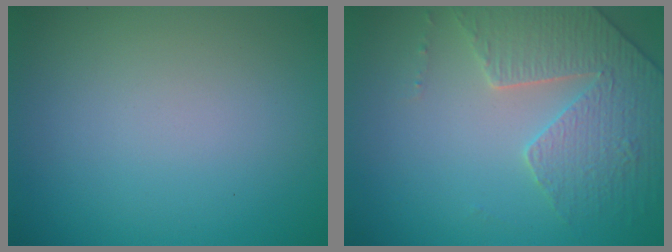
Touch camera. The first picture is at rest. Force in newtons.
{"total": 4.0, "press": 3.9, "slide": 1.1}